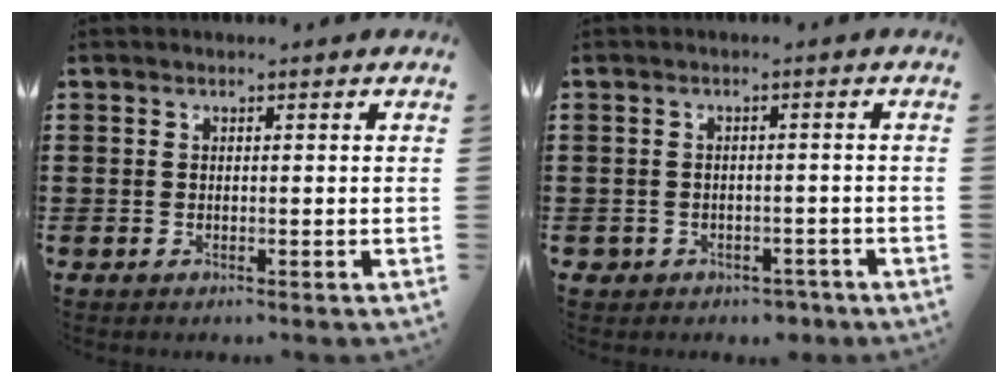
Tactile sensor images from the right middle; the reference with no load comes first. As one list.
[{"total": 1.8, "force": [-1.5, 0.9, -0.1], "torque": [-0.006, 0.000, -0.034]}]